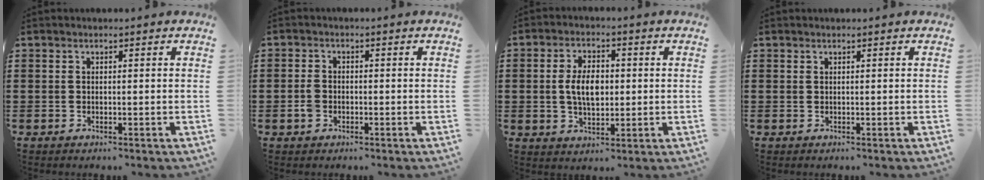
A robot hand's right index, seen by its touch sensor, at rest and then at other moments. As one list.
[{"total": 2.0, "force": [-0.7, 1.5, 1.2], "torque": [-0.032, 0.000, -0.017]}, {"total": 6.0, "force": [0.2, 3.4, 5.0], "torque": [-0.106, 0.003, -0.005]}, {"total": 0.0}]